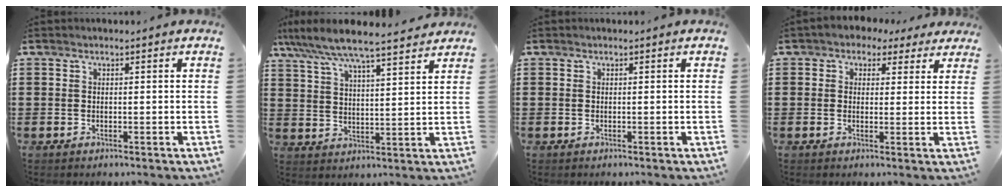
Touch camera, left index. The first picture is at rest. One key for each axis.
{"total": 6.7, "fx": 6.1, "fy": 0.3, "fz": 2.8, "tx": -0.080, "ty": -0.032, "tz": 0.103}
{"total": 0.0}
{"total": 2.4, "fx": 1.5, "fy": 1.8, "fz": 0.6, "tx": -0.023, "ty": 0.008, "tz": 0.026}